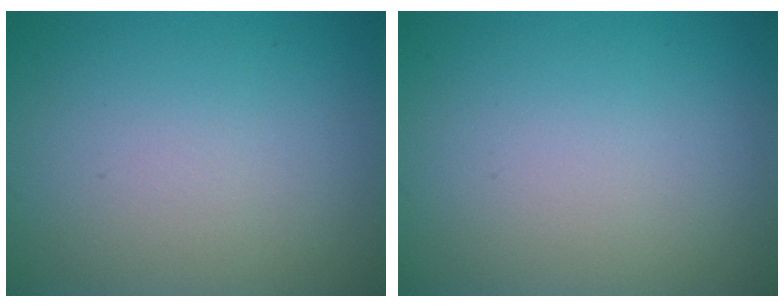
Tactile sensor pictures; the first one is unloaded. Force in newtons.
{"total": 0.0}